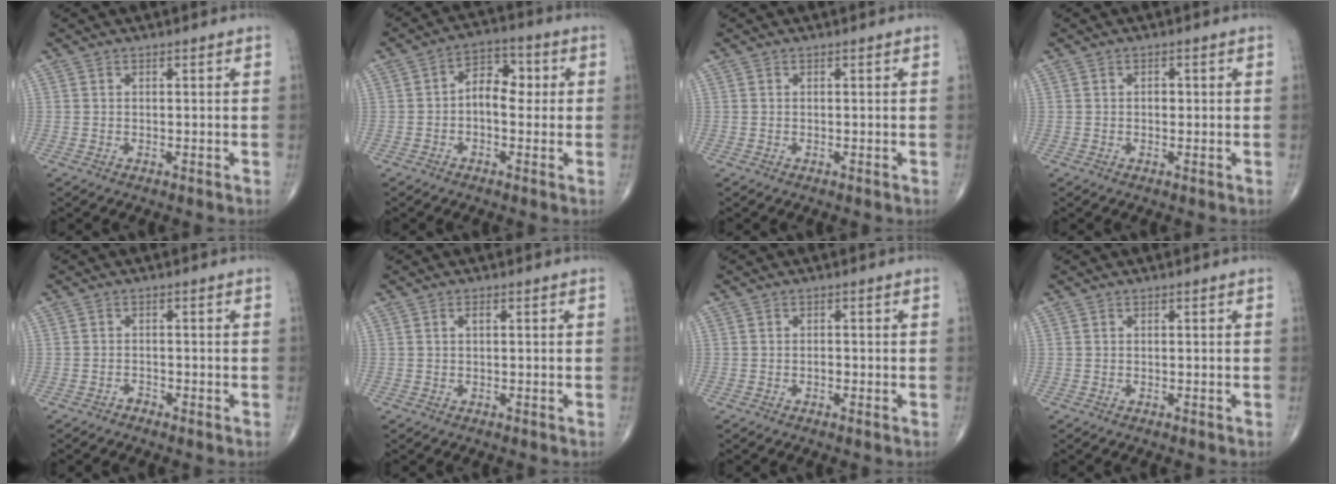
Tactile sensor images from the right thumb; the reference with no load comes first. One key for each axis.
{"total": 7.1, "fx": 0.0, "fy": 4.5, "fz": 5.4, "tx": -0.056, "ty": 0.026, "tz": -0.010}
{"total": 0.0}
{"total": 1.1, "fx": 0.1, "fy": 0.8, "fz": 0.8, "tx": -0.005, "ty": 0.002, "tz": -0.001}
{"total": 0.9, "fx": -0.9, "fy": 0.3, "fz": 0.0, "tx": 0.005, "ty": 0.001, "tz": -0.021}
{"total": 0.9, "fx": 0.3, "fy": 0.3, "fz": 0.8, "tx": -0.013, "ty": 0.002, "tz": 0.003}
{"total": 0.8, "fx": -0.3, "fy": 0.4, "fz": 0.7, "tx": -0.006, "ty": 0.001, "tz": -0.008}
{"total": 0.0}